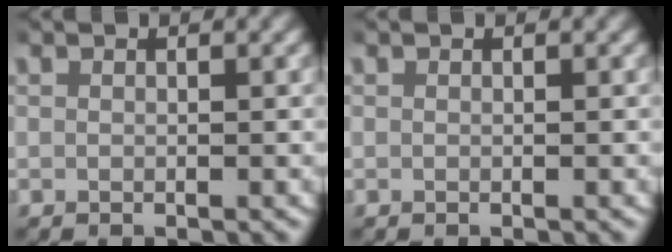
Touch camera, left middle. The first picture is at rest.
{"total": 0.0}